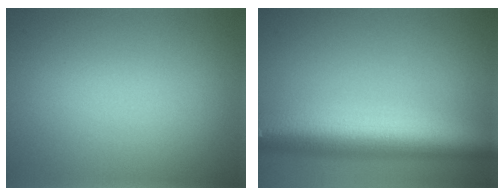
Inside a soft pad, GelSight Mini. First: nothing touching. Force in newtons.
{"total": 11.2, "press": 11.1, "slide": 0.6}